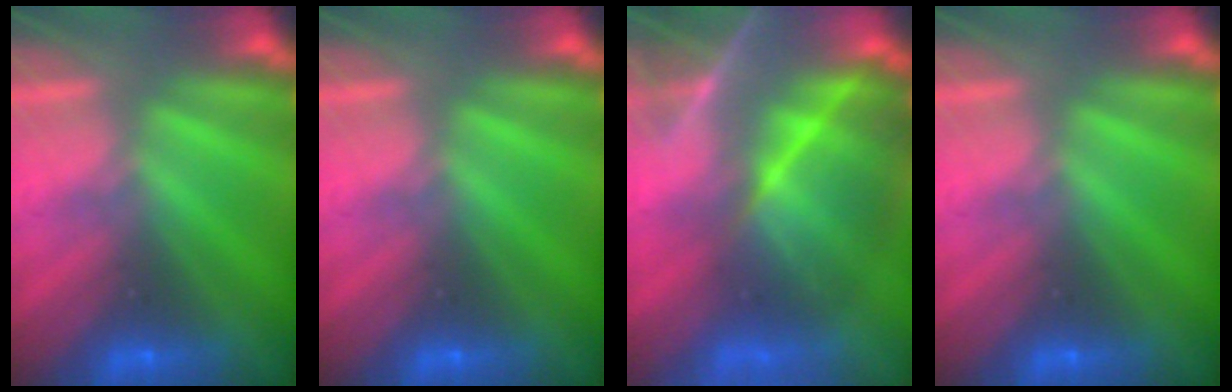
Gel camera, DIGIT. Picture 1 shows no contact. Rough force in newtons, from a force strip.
{"total": 0.0}
{"total": 7.6}
{"total": 0.0}